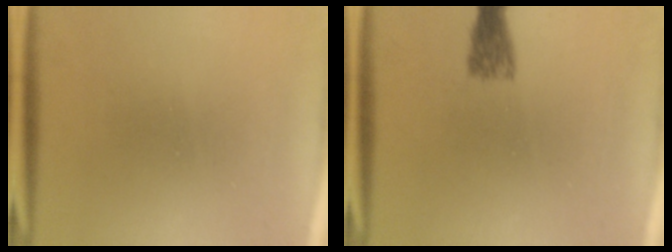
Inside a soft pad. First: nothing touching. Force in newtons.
{"total": 2.7}